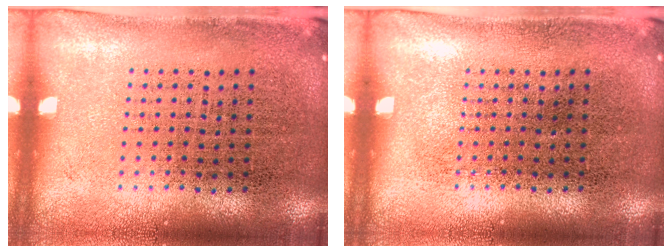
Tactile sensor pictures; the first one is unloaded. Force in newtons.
{"total": 0.0}